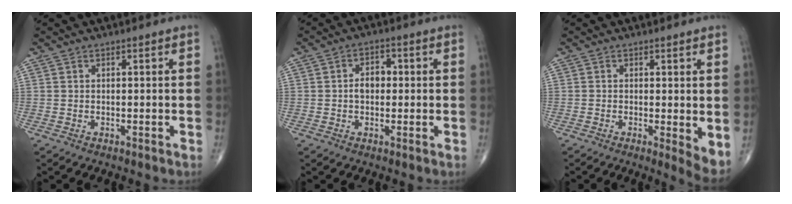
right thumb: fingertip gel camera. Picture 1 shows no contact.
{"total": 4.2, "force": [0.0, 3.0, 3.0], "torque": [-0.037, 0.015, -0.007]}
{"total": 4.2, "force": [0.0, 1.1, 4.1], "torque": [-0.061, -0.013, -0.005]}